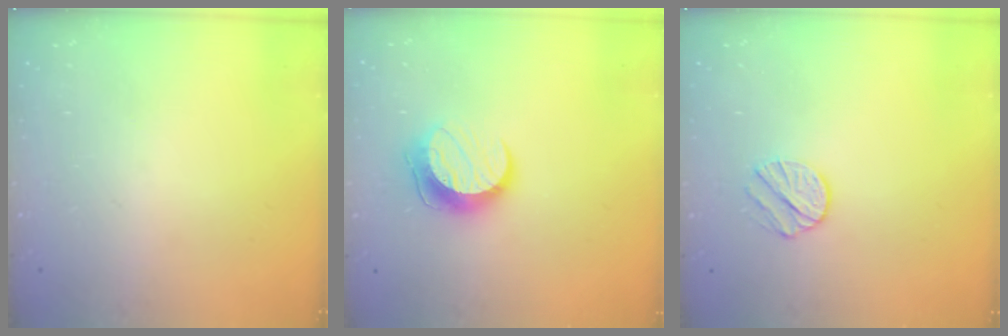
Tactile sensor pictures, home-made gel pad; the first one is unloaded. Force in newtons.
{"total": 10.3, "press": 10.3, "slide": 0.5}
{"total": 7.7, "press": 7.7, "slide": 0.3}